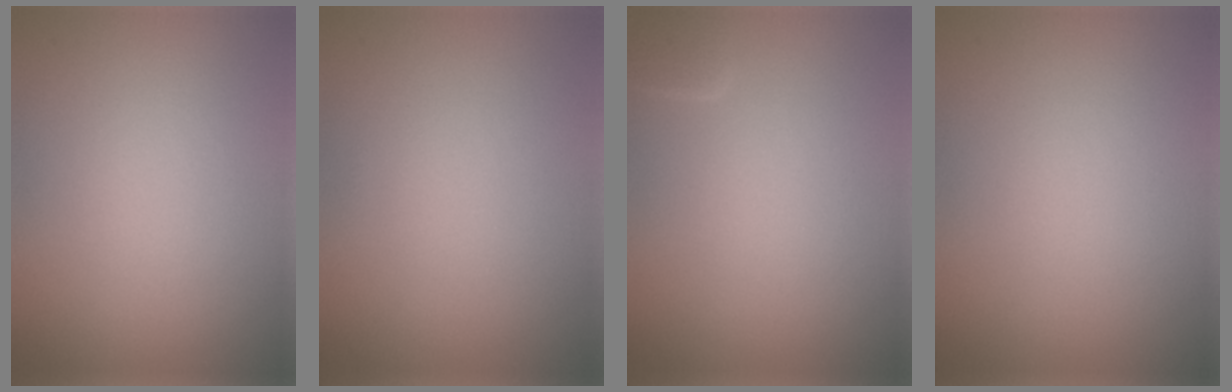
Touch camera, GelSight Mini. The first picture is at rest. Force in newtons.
{"total": 0.0}
{"total": 0.9, "press": 0.8, "slide": 0.1}
{"total": 0.0}